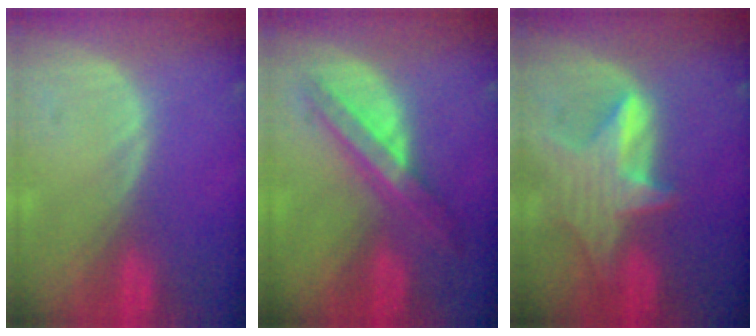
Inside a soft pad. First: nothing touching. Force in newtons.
{"total": 7.2, "press": 6.1, "slide": 3.8}
{"total": 6.6, "press": 6.4, "slide": 1.2}